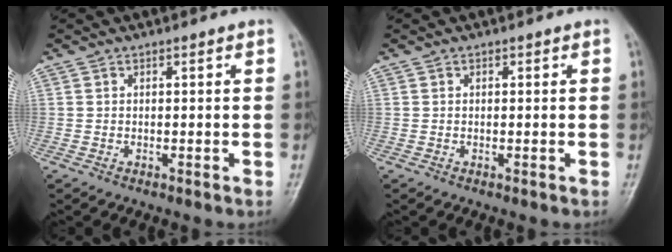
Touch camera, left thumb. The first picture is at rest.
{"total": 0.0}